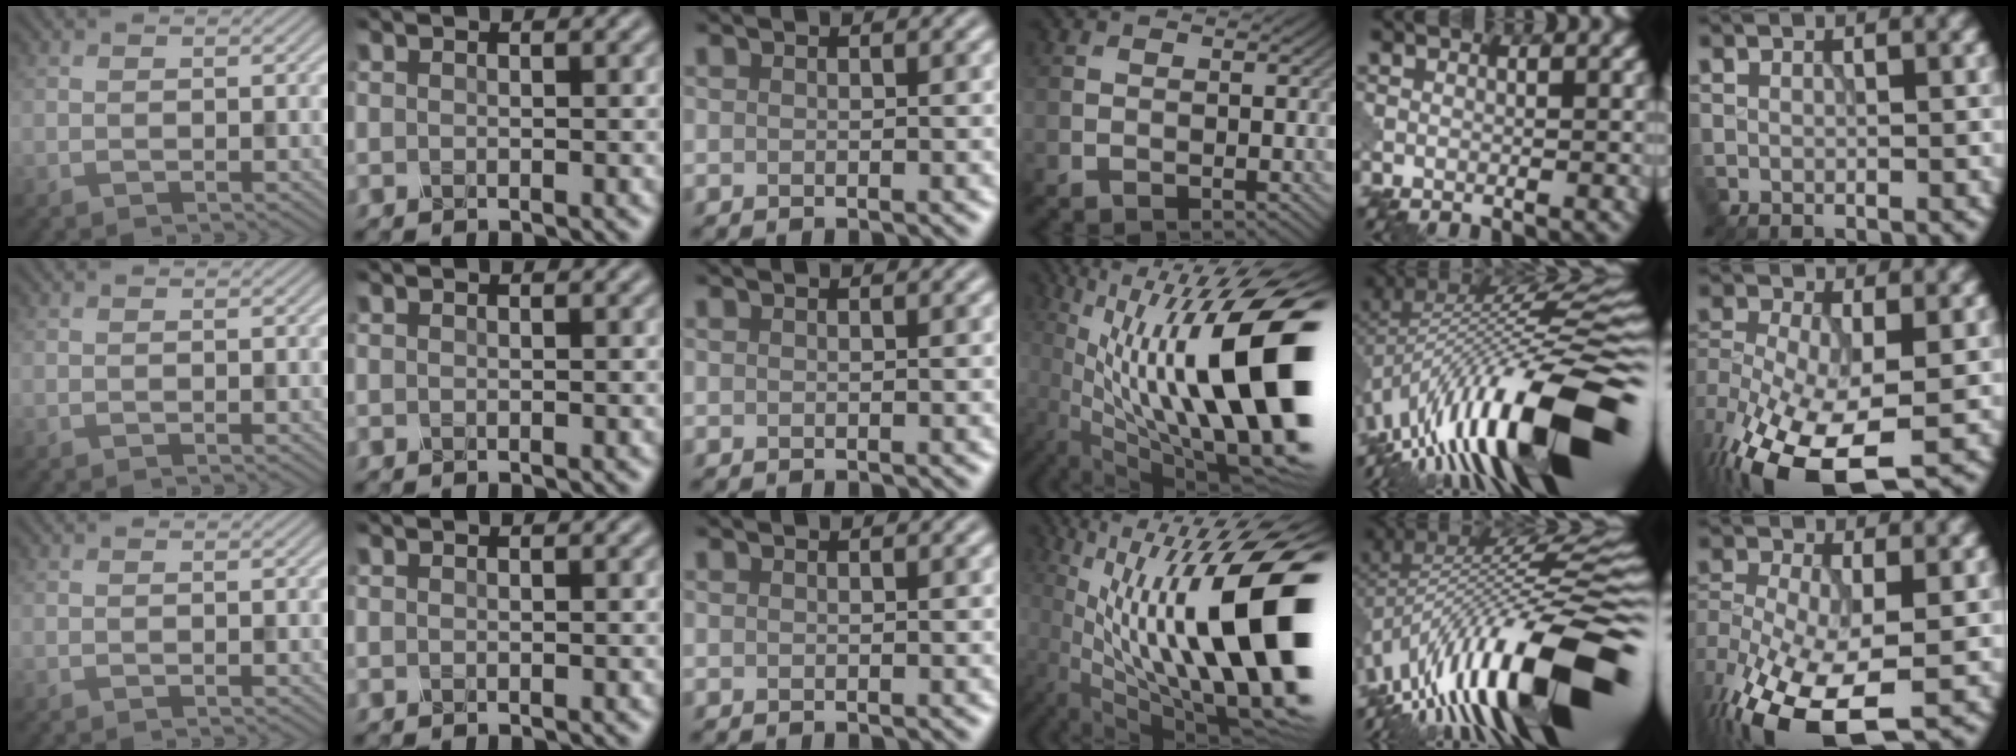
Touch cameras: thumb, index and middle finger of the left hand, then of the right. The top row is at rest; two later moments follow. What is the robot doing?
{"motion": "shake", "object": "plastic piggy bank"}